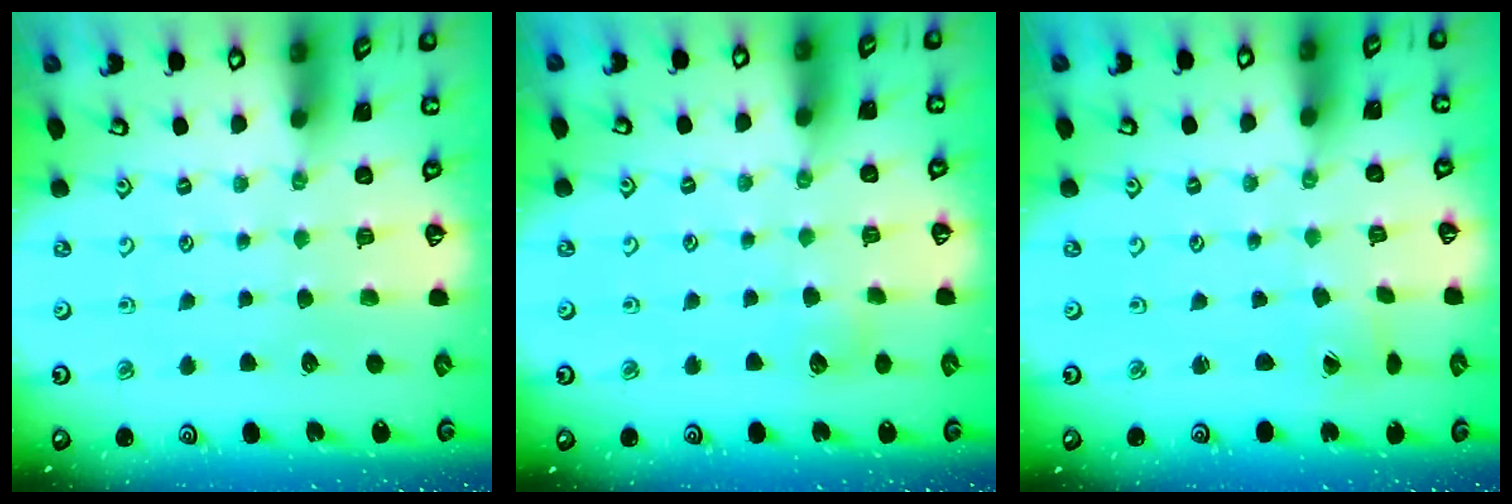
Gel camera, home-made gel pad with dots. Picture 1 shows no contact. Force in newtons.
{"total": 4.3, "press": 4.3, "slide": 0.5}
{"total": 0.5, "press": 0.5, "slide": 0.1}